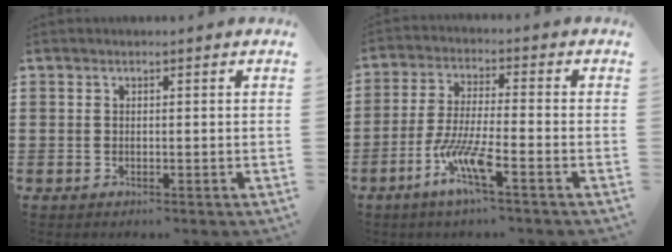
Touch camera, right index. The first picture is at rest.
{"total": 8.2, "force": [-4.5, 0.8, 6.8], "torque": [-0.156, -0.015, -0.092]}